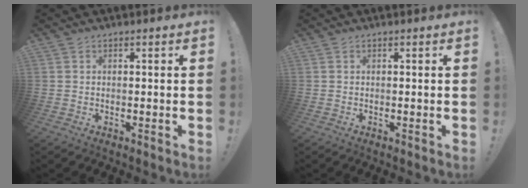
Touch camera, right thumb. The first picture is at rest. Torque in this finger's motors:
{"motor_torque": [0.00, 0.00, 0.07, -0.07, 0.00]}